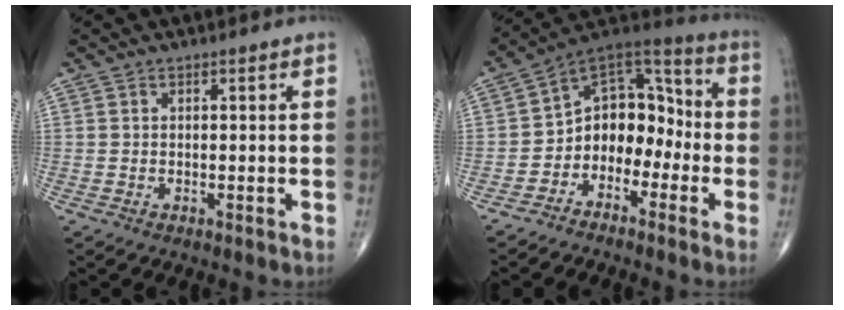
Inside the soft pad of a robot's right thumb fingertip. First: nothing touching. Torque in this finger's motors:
{"motor_torque": [-0.01, 0.19, 0.11, -0.02, 0.12]}